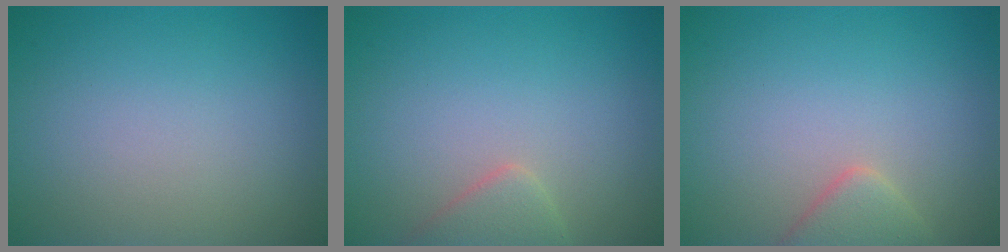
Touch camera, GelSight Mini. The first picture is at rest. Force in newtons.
{"total": 2.1, "press": 2.1, "slide": 0.2}
{"total": 2.5, "press": 2.5, "slide": 0.2}